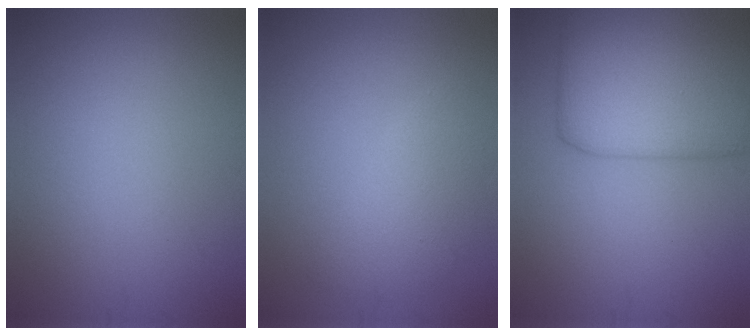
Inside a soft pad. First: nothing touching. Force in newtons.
{"total": 3.0, "press": 3.0, "slide": 0.2}
{"total": 8.3, "press": 8.3, "slide": 0.2}